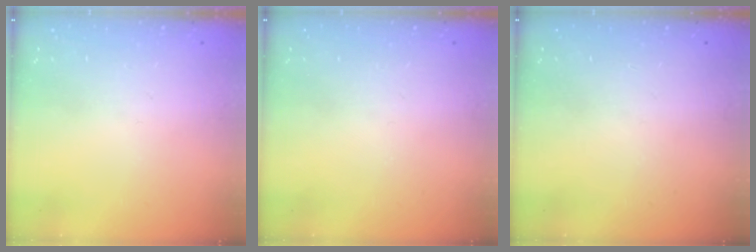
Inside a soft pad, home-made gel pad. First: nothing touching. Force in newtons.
{"total": 0.0}
{"total": 0.0}